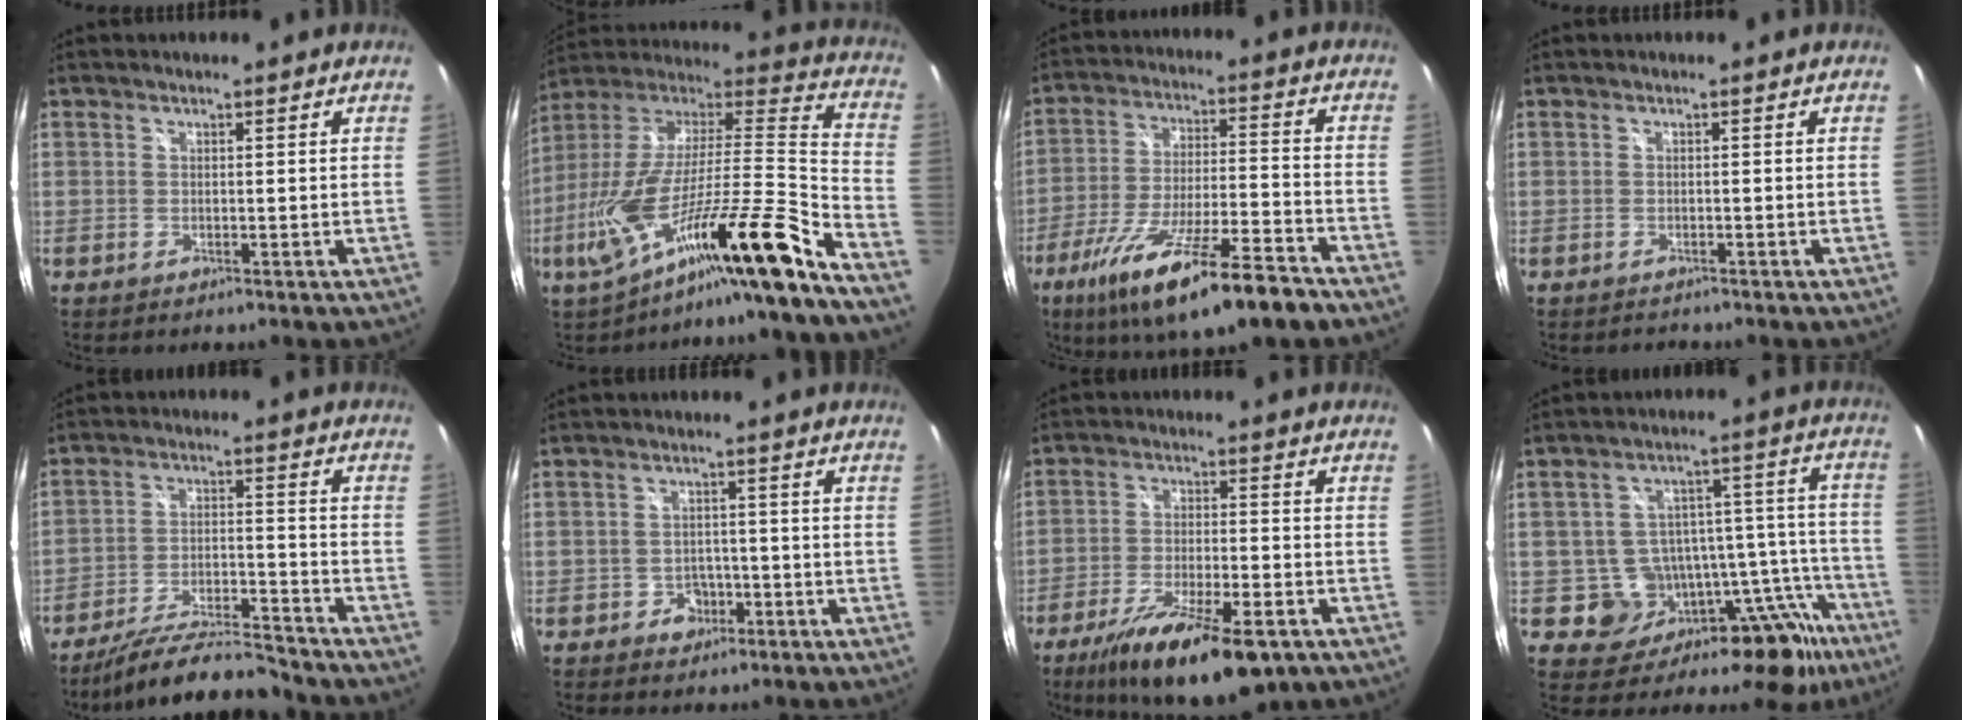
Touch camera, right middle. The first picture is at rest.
{"total": 24.5, "force": [-15.8, -0.4, 18.8], "torque": [-0.281, -0.046, -0.281]}
{"total": 19.7, "force": [-13.2, 3.1, 14.3], "torque": [-0.264, -0.050, -0.218]}
{"total": 1.2, "force": [-1.1, 0.5, -0.1], "torque": [-0.003, 0.000, -0.016]}
{"total": 15.5, "force": [-14.0, 0.8, 6.6], "torque": [-0.135, -0.024, -0.236]}
{"total": 3.6, "force": [-1.6, 3.1, 0.8], "torque": [-0.024, 0.008, -0.017]}
{"total": 16.9, "force": [-10.8, 5.1, 12.0], "torque": [-0.224, -0.039, -0.175]}
{"total": 19.2, "force": [-12.5, 10.8, 9.8], "torque": [-0.127, 0.021, -0.155]}